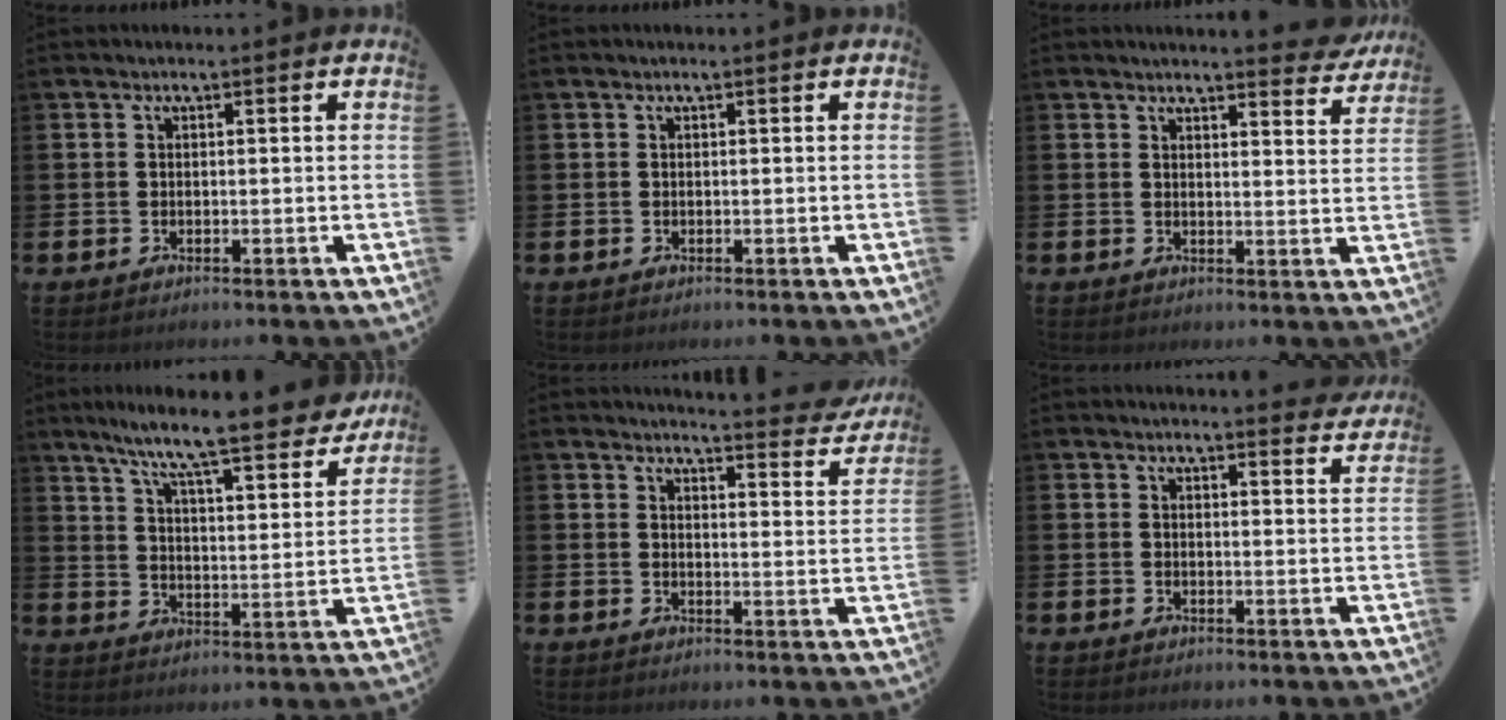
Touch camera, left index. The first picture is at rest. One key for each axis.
{"total": 0.0}
{"total": 3.7, "fx": 3.7, "fy": 0.0, "fz": 0.2, "tx": 0.008, "ty": -0.027, "tz": 0.063}
{"total": 9.8, "fx": 8.8, "fy": 0.8, "fz": 4.4, "tx": -0.107, "ty": -0.063, "tz": 0.146}
{"total": 4.0, "fx": 4.0, "fy": 0.0, "fz": 0.4, "tx": 0.000, "ty": -0.036, "tz": 0.064}
{"total": 3.0, "fx": 3.0, "fy": 0.0, "fz": 0.0, "tx": 0.014, "ty": -0.025, "tz": 0.051}